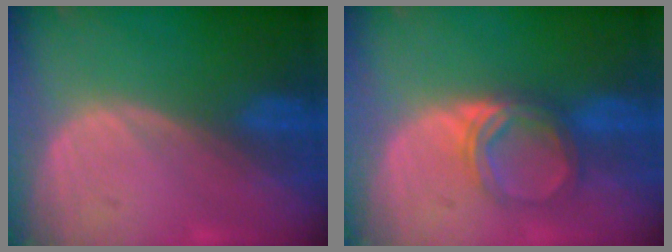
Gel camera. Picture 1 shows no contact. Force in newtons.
{"total": 5.3, "press": 4.8, "slide": 2.3}